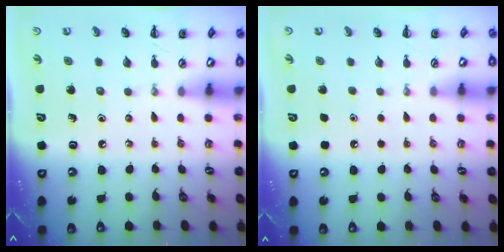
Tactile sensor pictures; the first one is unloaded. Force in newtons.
{"total": 1.6, "press": 1.6, "slide": 0.1}